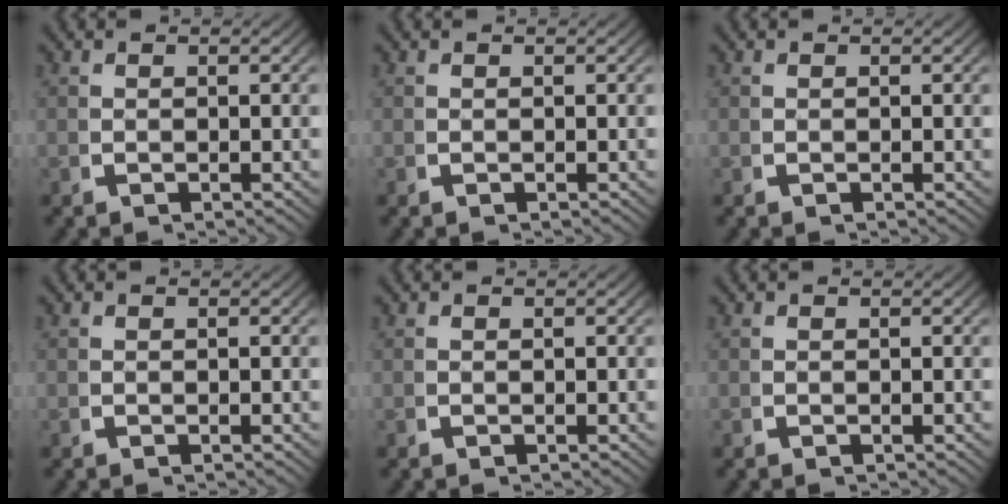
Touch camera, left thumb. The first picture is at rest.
{"total": 0.0}
{"total": 0.0}
{"total": 0.0}
{"total": 0.0}
{"total": 0.0}